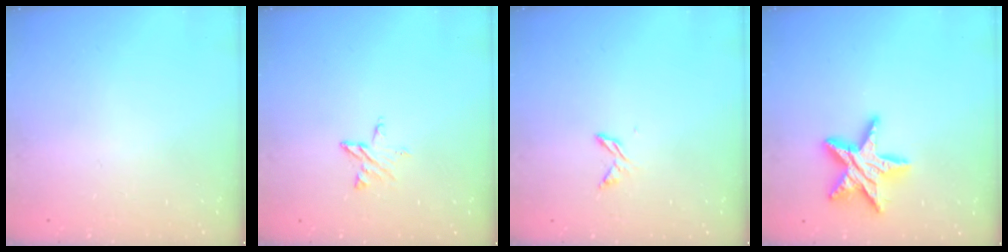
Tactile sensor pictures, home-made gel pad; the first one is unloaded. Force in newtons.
{"total": 4.2, "press": 4.2, "slide": 0.4}
{"total": 4.7, "press": 4.7, "slide": 0.5}
{"total": 14.6, "press": 14.6, "slide": 1.1}